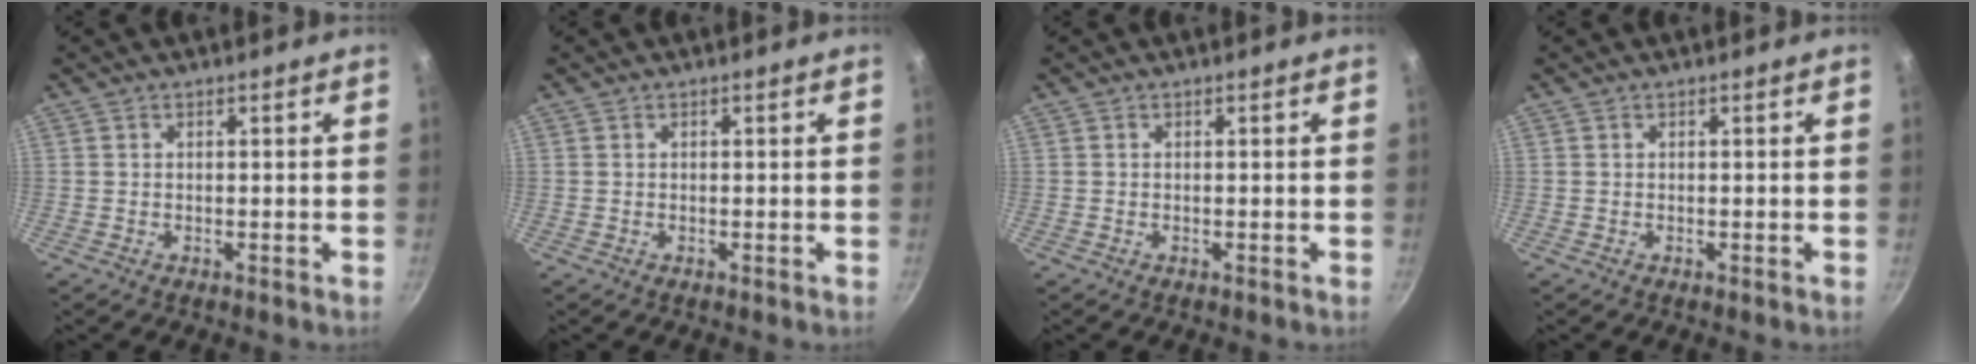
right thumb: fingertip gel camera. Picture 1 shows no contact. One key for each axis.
{"total": 0.0}
{"total": 0.0}
{"total": 0.0}